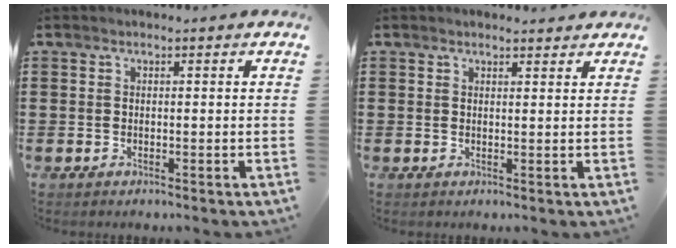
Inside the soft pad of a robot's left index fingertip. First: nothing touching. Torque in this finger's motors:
{"motor_torque": [1.79, -0.35, -0.33, -0.13]}